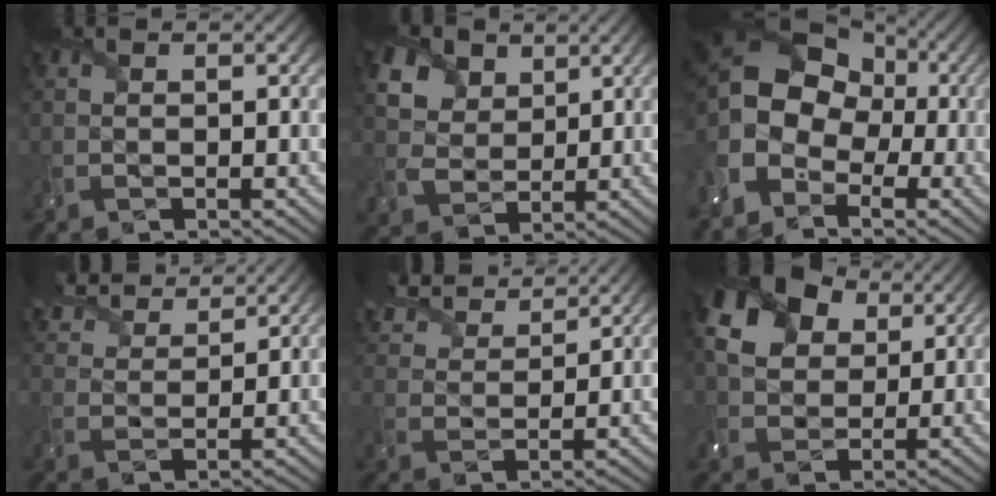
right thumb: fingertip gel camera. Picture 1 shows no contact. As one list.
[{"total": 9.7, "force": [5.1, 7.1, 4.2], "torque": [-0.154, 0.003, 0.101]}, {"total": 12.0, "force": [-1.8, 9.2, 7.5], "torque": [-0.173, -0.011, -0.036]}, {"total": 8.1, "force": [7.0, 2.3, 3.5], "torque": [-0.092, 0.021, 0.125]}, {"total": 9.2, "force": [7.7, 2.7, 4.2], "torque": [-0.112, 0.027, 0.137]}, {"total": 12.4, "force": [5.2, 8.8, 7.1], "torque": [-0.184, 0.030, 0.091]}]